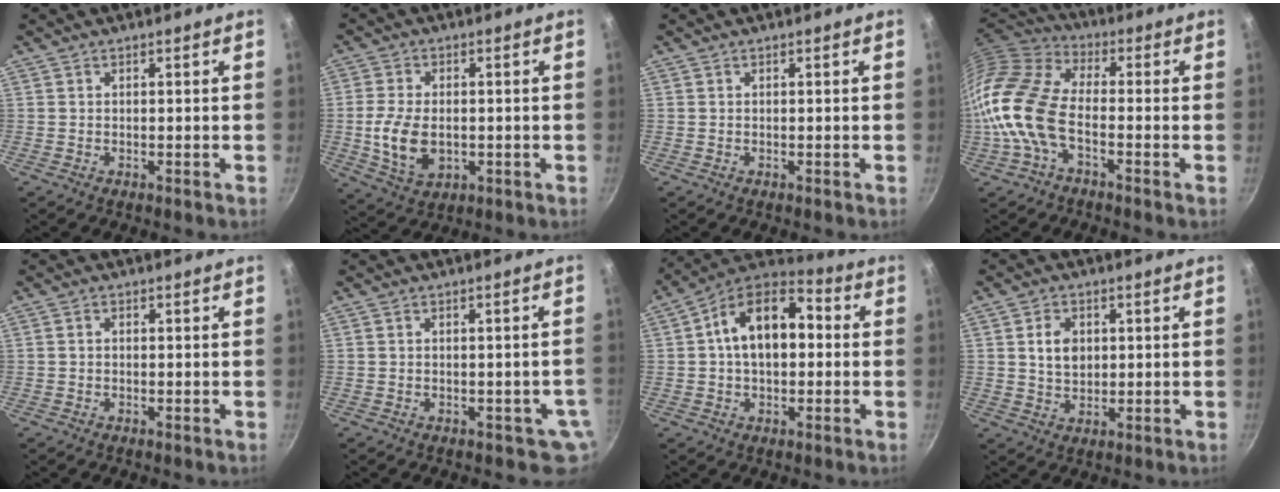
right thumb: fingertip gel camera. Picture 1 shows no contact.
{"total": 9.8, "force": [-1.0, 6.3, 7.4], "torque": [-0.142, 0.000, -0.010]}
{"total": 0.0}
{"total": 14.8, "force": [-3.8, 8.1, 11.8], "torque": [-0.224, 0.033, -0.094]}
{"total": 0.9, "force": [-0.1, 0.7, 0.5], "torque": [-0.008, 0.006, -0.002]}
{"total": 3.1, "force": [-0.8, 2.5, 1.8], "torque": [-0.006, 0.013, -0.001]}
{"total": 15.5, "force": [1.6, 9.7, 12.0], "torque": [-0.162, 0.036, 0.006]}
{"total": 5.5, "force": [1.2, 4.1, 3.5], "torque": [-0.045, -0.003, 0.023]}